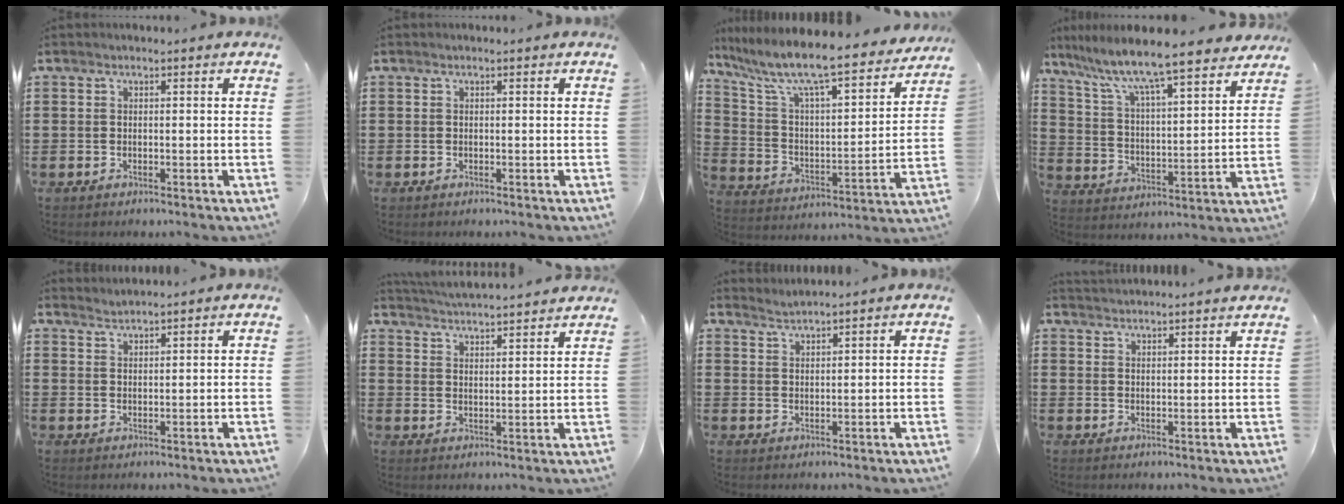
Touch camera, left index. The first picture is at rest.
{"total": 0.0}
{"total": 9.3, "force": [7.9, 0.7, 4.8], "torque": [-0.130, -0.062, 0.127]}
{"total": 8.3, "force": [7.4, 0.2, 3.7], "torque": [-0.104, -0.053, 0.121]}
{"total": 1.4, "force": [1.4, -0.3, -0.3], "torque": [0.002, 0.001, 0.028]}
{"total": 4.0, "force": [4.0, -0.6, 0.2], "torque": [-0.019, -0.026, 0.069]}
{"total": 1.5, "force": [1.4, -0.5, -0.2], "torque": [0.001, 0.002, 0.029]}
{"total": 2.5, "force": [2.4, -0.4, -0.1], "torque": [-0.004, -0.006, 0.047]}